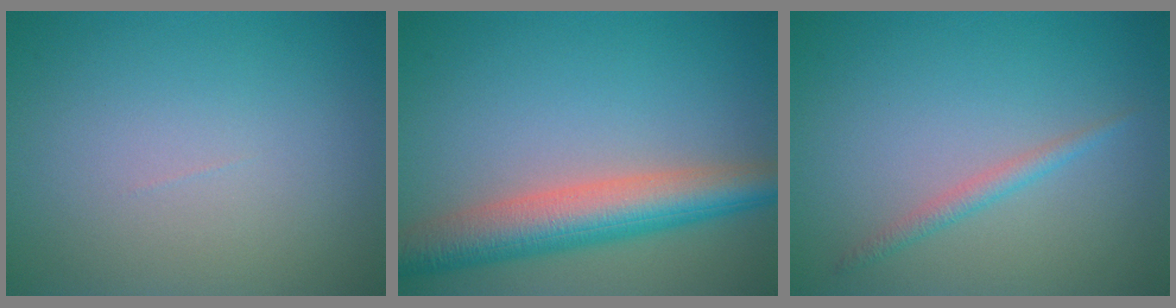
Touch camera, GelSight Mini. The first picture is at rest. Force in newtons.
{"total": 7.1, "press": 7.1, "slide": 0.1}
{"total": 1.4, "press": 1.4, "slide": 0.0}